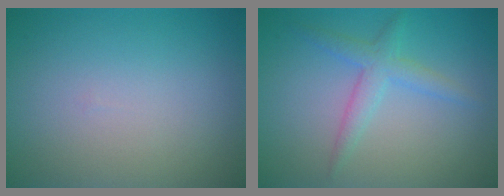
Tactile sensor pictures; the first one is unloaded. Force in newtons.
{"total": 2.4, "press": 2.4, "slide": 0.1}